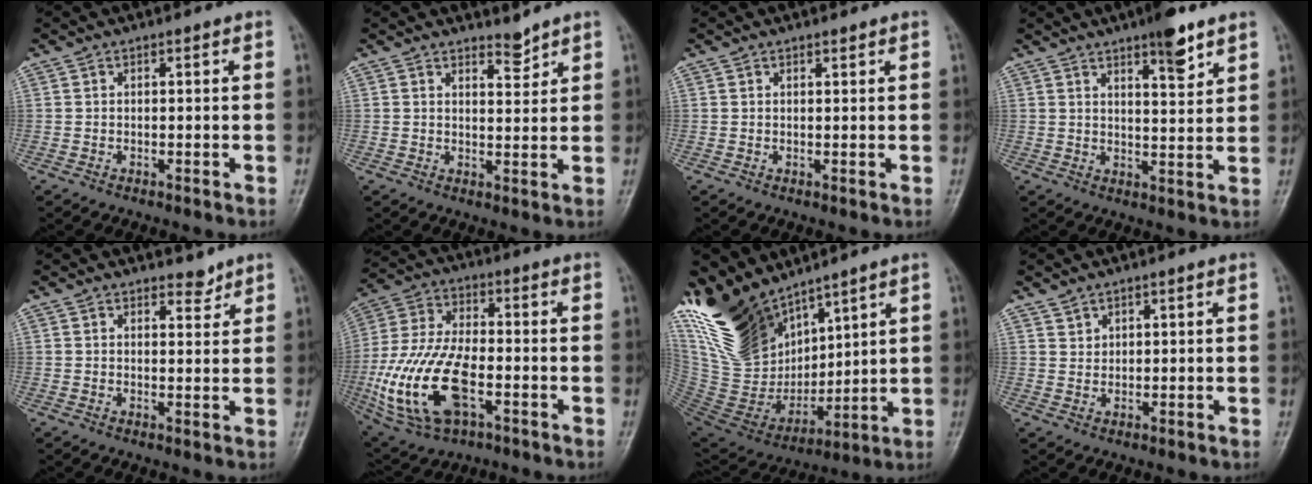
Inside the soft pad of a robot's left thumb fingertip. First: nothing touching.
{"total": 2.7, "force": [2.5, 0.7, 0.5], "torque": [0.005, -0.025, 0.042]}
{"total": 0.8, "force": [0.8, 0.3, 0.2], "torque": [-0.001, -0.006, 0.012]}
{"total": 7.1, "force": [4.8, 1.7, 5.0], "torque": [-0.061, -0.031, 0.071]}
{"total": 2.6, "force": [2.3, 1.2, 0.6], "torque": [0.010, -0.018, 0.032]}
{"total": 19.7, "force": [-5.3, 10.4, 15.9], "torque": [-0.333, 0.010, -0.089]}
{"total": 21.3, "force": [15.1, 10.2, 11.1], "torque": [-0.186, -0.069, 0.306]}
{"total": 1.7, "force": [1.4, 1.0, 0.0], "torque": [0.017, -0.009, 0.024]}